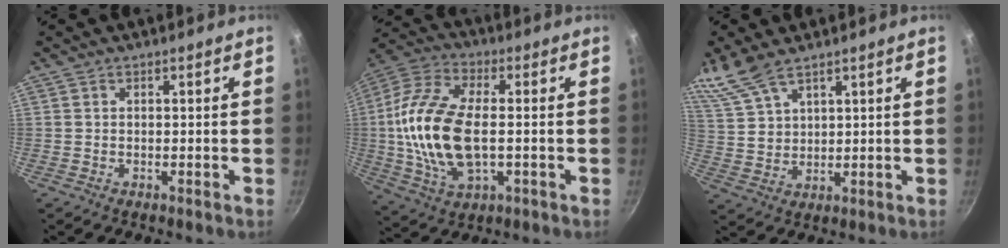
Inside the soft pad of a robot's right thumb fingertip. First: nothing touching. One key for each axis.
{"total": 18.7, "fx": -0.9, "fy": 9.7, "fz": 16.0, "tx": -0.326, "ty": 0.015, "tz": -0.025}
{"total": 8.8, "fx": 6.8, "fy": 3.5, "fz": 4.4, "tx": -0.089, "ty": -0.014, "tz": 0.151}